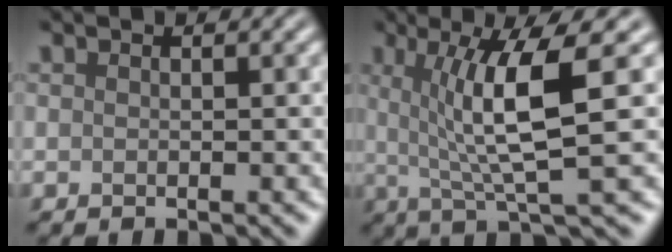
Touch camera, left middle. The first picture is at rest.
{"total": 7.2, "force": [1.2, 1.3, 6.9], "torque": [-0.113, 0.000, 0.021]}